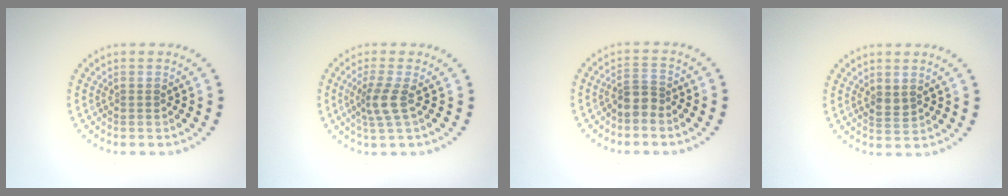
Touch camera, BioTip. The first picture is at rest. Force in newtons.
{"total": 2.5, "press": 1.9, "slide": 1.6}
{"total": 2.0, "press": 1.6, "slide": 1.2}
{"total": 1.2, "press": 1.1, "slide": 0.4}